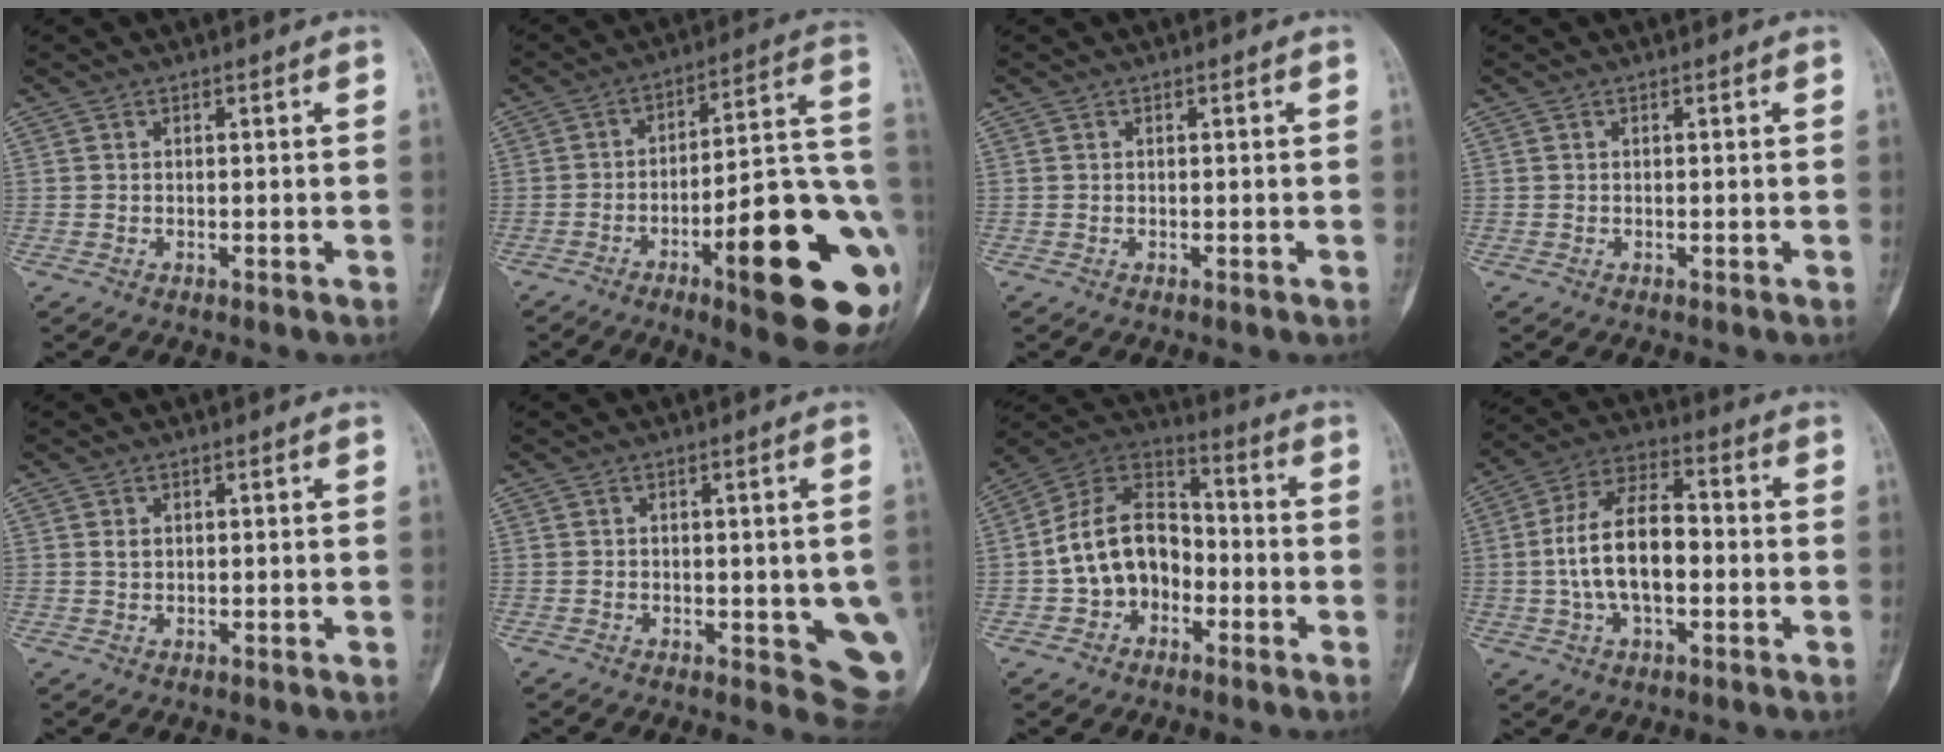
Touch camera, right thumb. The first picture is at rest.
{"total": 25.8, "force": [-8.5, 6.9, 23.3], "torque": [-0.256, 0.031, -0.112]}
{"total": 0.0}
{"total": 0.0}
{"total": 1.1, "force": [0.3, 0.7, 0.7], "torque": [-0.012, 0.002, 0.009]}
{"total": 8.8, "force": [-1.4, 3.6, 7.9], "torque": [-0.067, -0.012, -0.009]}
{"total": 14.4, "force": [-3.0, 10.6, 9.3], "torque": [-0.137, 0.052, -0.063]}
{"total": 14.1, "force": [-1.1, 7.4, 11.9], "torque": [-0.215, 0.034, -0.026]}